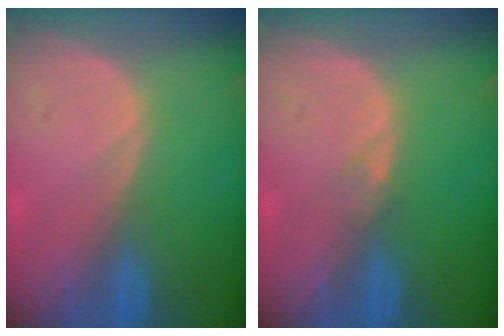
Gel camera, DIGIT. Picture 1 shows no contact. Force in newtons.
{"total": 0.8, "press": 0.8, "slide": 0.0}